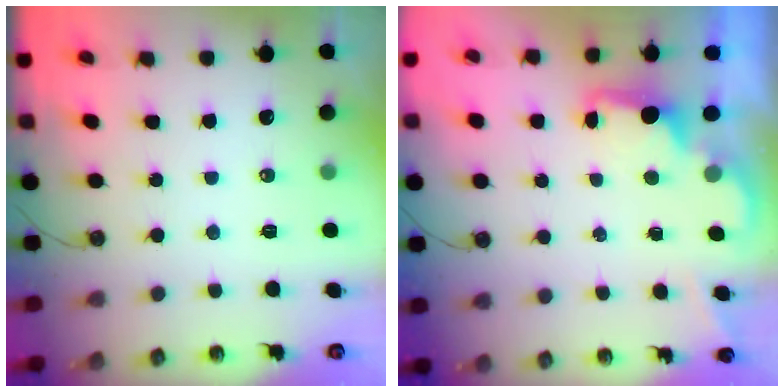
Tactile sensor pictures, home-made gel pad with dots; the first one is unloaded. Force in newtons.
{"total": 1.5, "press": 1.4, "slide": 0.7}